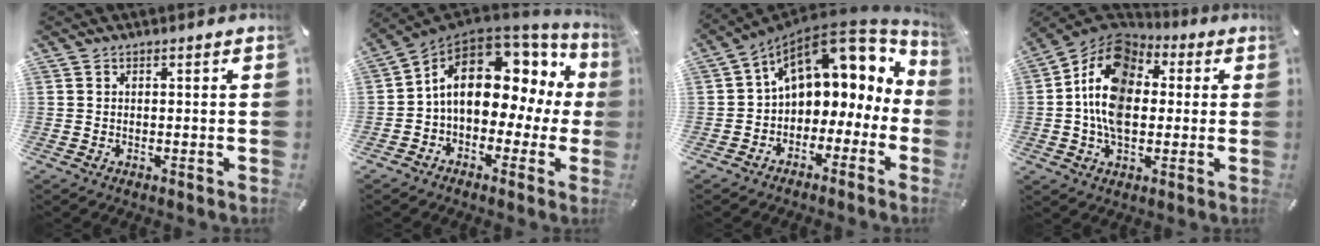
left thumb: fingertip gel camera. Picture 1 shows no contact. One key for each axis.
{"total": 15.5, "fx": 3.9, "fy": 10.7, "fz": 10.6, "tx": -0.167, "ty": -0.015, "tz": 0.066}
{"total": 14.5, "fx": 5.3, "fy": 9.8, "fz": 9.3, "tx": -0.141, "ty": -0.037, "tz": 0.089}
{"total": 15.1, "fx": 0.0, "fy": 10.9, "fz": 10.4, "tx": -0.208, "ty": 0.004, "tz": -0.008}